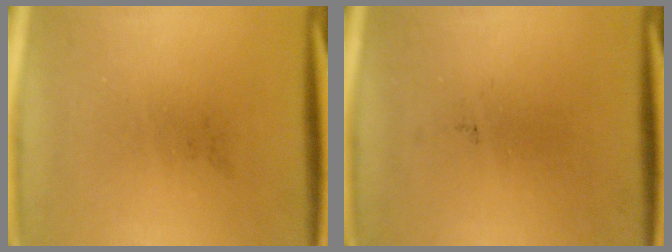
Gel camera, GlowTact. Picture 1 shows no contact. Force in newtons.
{"total": 0.0}